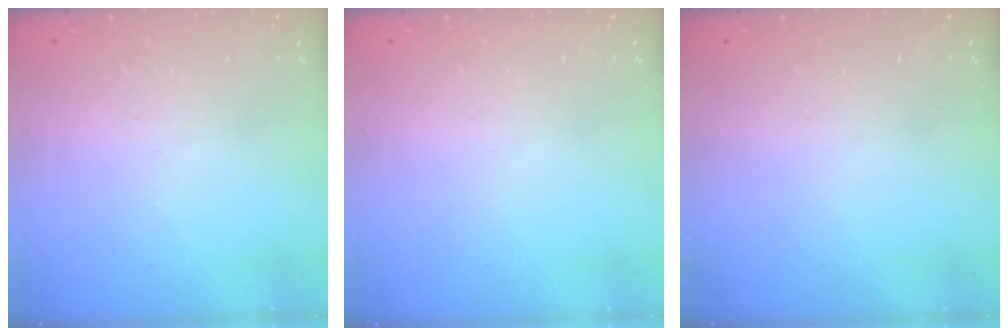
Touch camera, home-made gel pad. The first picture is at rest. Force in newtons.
{"total": 0.0}
{"total": 0.0}